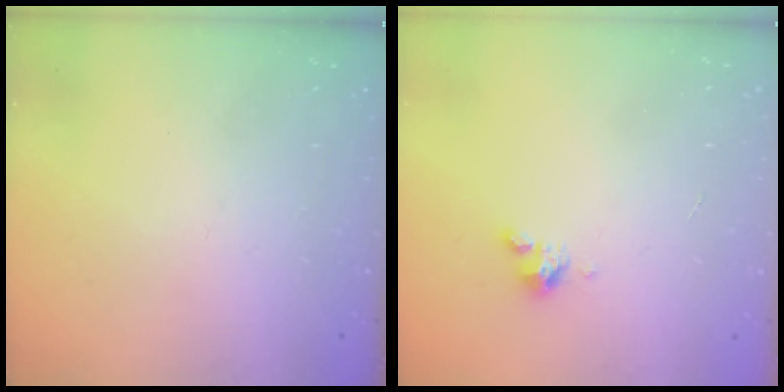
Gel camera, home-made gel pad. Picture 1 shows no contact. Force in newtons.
{"total": 2.8, "press": 2.8, "slide": 0.2}